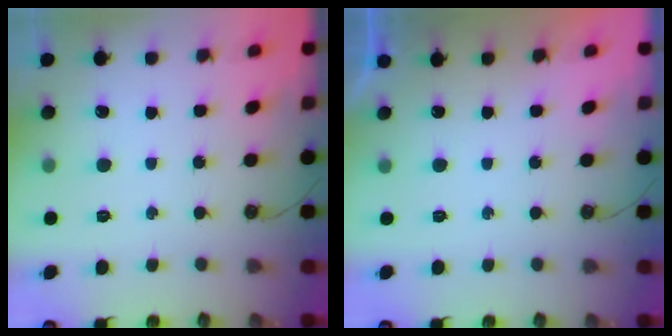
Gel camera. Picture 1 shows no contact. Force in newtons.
{"total": 0.0}